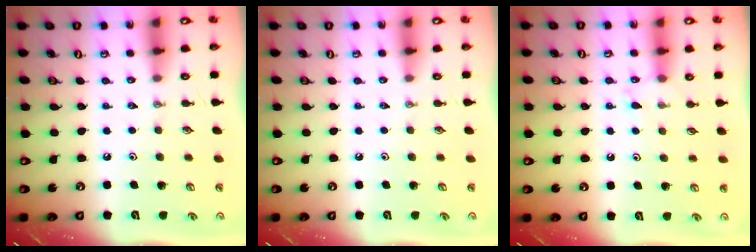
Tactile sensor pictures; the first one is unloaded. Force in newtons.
{"total": 0.0}
{"total": 5.8, "press": 5.7, "slide": 0.7}